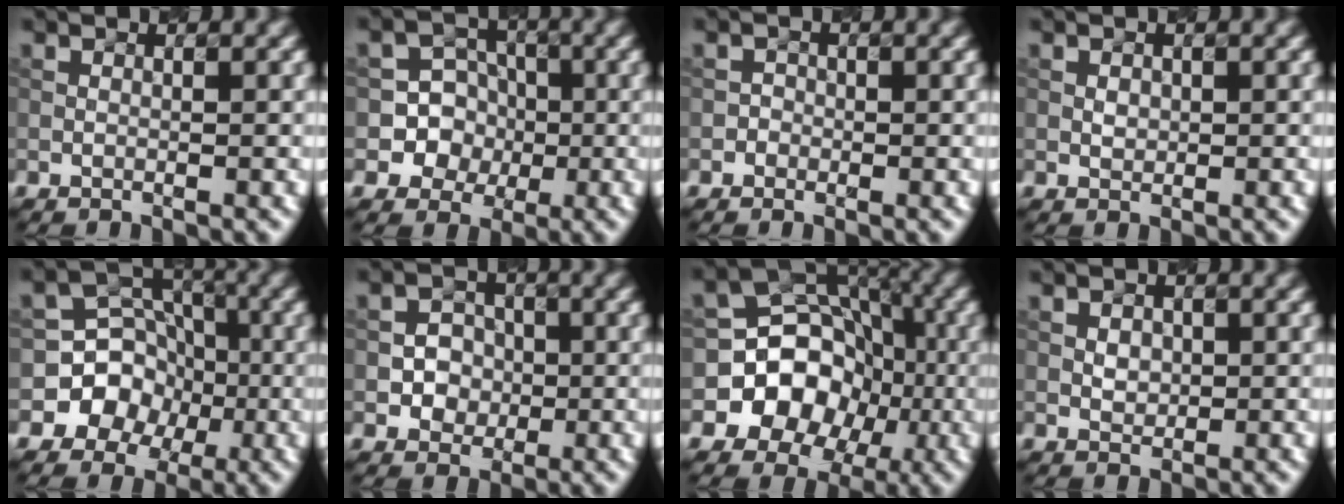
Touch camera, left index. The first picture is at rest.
{"total": 6.3, "force": [-1.3, 6.1, 1.1], "torque": [-0.002, 0.023, -0.041]}
{"total": 0.8, "force": [-0.3, 0.8, -0.1], "torque": [0.009, 0.000, -0.007]}
{"total": 0.7, "force": [0.1, 0.7, 0.3], "torque": [-0.005, 0.000, 0.003]}
{"total": 6.7, "force": [-2.3, 6.1, 1.2], "torque": [0.007, 0.013, -0.064]}
{"total": 2.8, "force": [-0.5, 2.5, 1.0], "torque": [0.000, -0.002, -0.017]}
{"total": 9.9, "force": [-2.6, 8.8, 3.7], "torque": [-0.046, 0.013, -0.073]}
{"total": 1.3, "force": [0.1, 1.1, 0.7], "torque": [-0.012, 0.000, 0.003]}